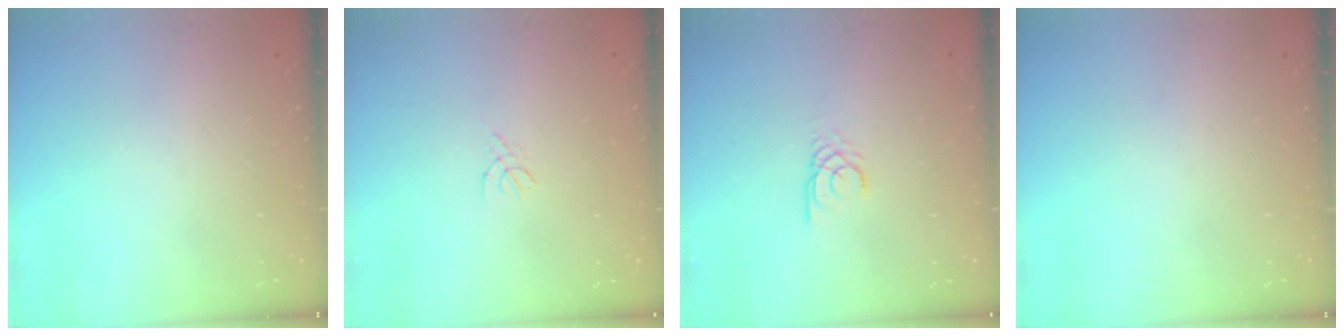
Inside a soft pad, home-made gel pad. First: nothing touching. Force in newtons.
{"total": 1.8, "press": 1.7, "slide": 0.5}
{"total": 2.1, "press": 2.1, "slide": 0.0}
{"total": 0.0}